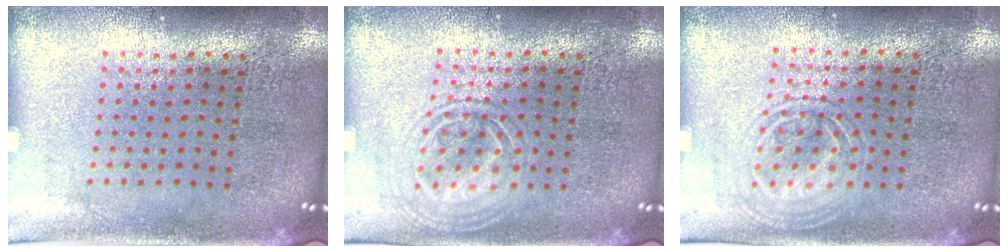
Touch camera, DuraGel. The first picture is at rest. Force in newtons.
{"total": 1.3, "press": 1.3, "slide": 0.2}
{"total": 1.3, "press": 1.2, "slide": 0.2}